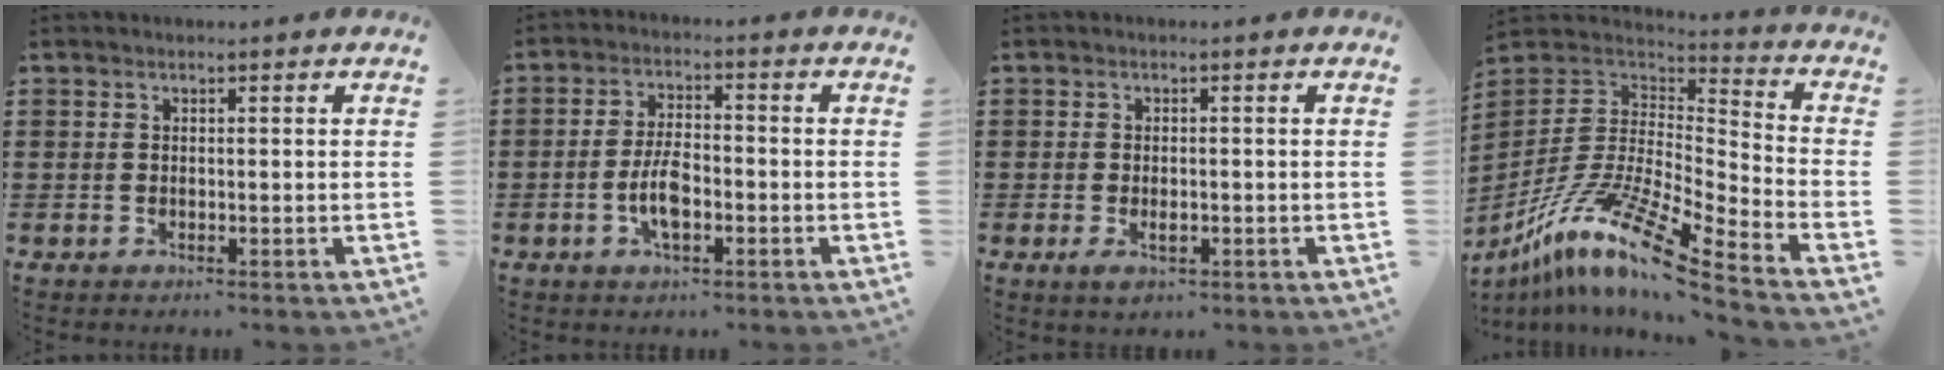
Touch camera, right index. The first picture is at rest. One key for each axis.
{"total": 5.6, "fx": -1.6, "fy": 2.4, "fz": 4.9, "tx": -0.109, "ty": 0.001, "tz": -0.036}
{"total": 2.2, "fx": -0.6, "fy": 1.1, "fz": 1.8, "tx": -0.034, "ty": 0.001, "tz": -0.011}
{"total": 12.9, "fx": -8.9, "fy": 1.5, "fz": 9.2, "tx": -0.190, "ty": 0.002, "tz": -0.179}